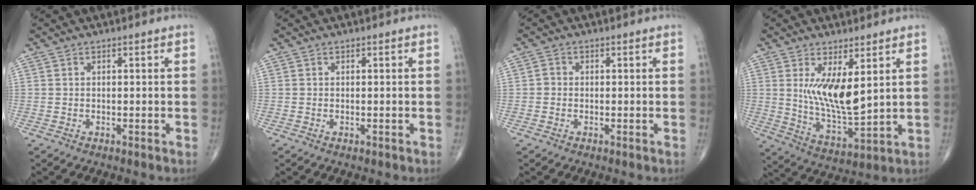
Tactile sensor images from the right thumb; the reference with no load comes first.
{"total": 0.0}
{"total": 1.2, "force": [-0.2, 1.1, 0.5], "torque": [-0.001, 0.004, -0.008]}
{"total": 11.1, "force": [3.3, 4.1, 9.8], "torque": [-0.163, -0.040, 0.074]}